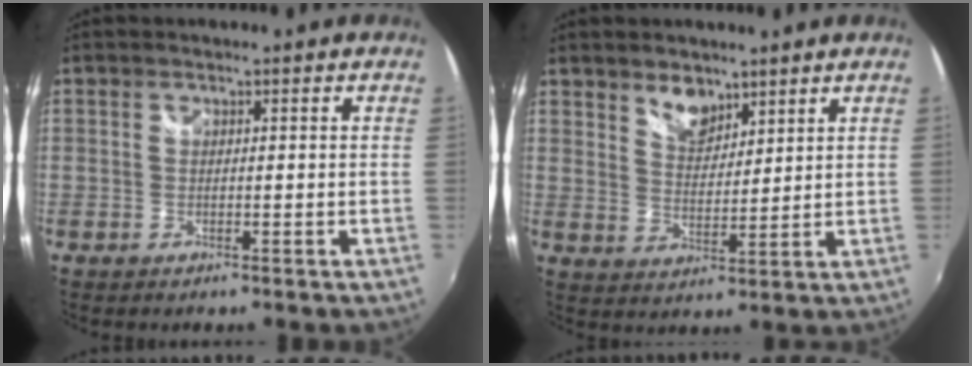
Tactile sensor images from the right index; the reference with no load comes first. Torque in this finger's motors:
{"motor_torque": [0.03, 0.13, 0.06, 0.05]}